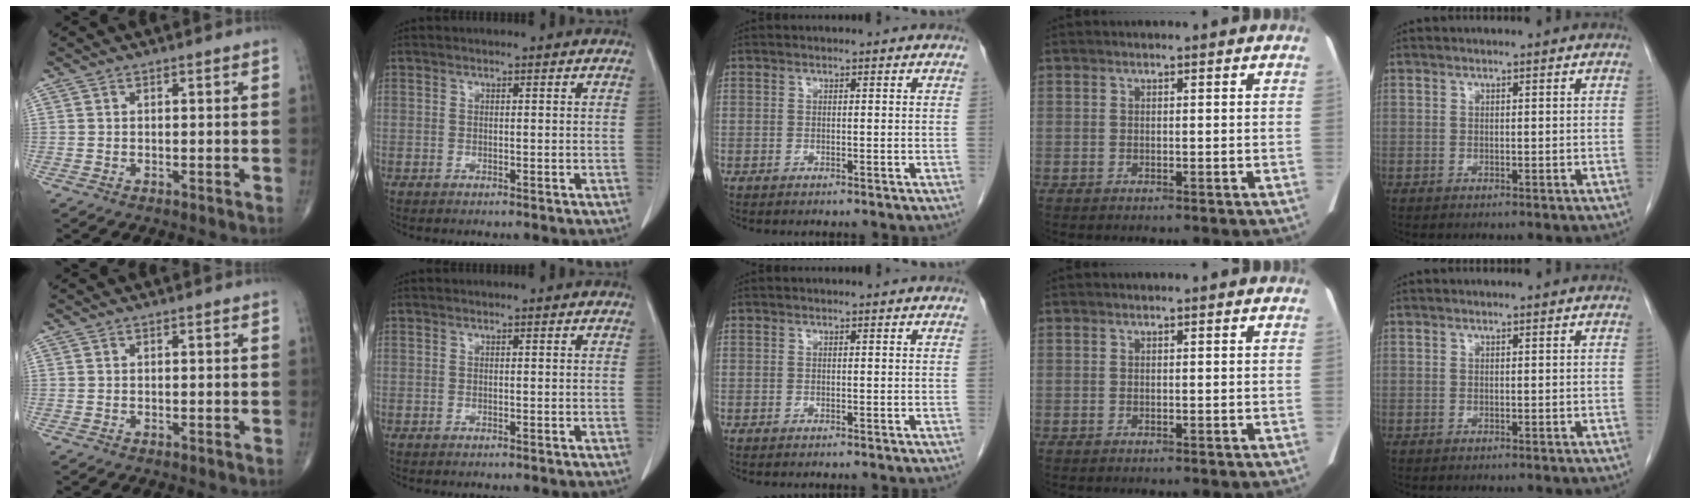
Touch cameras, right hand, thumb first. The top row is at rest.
{}